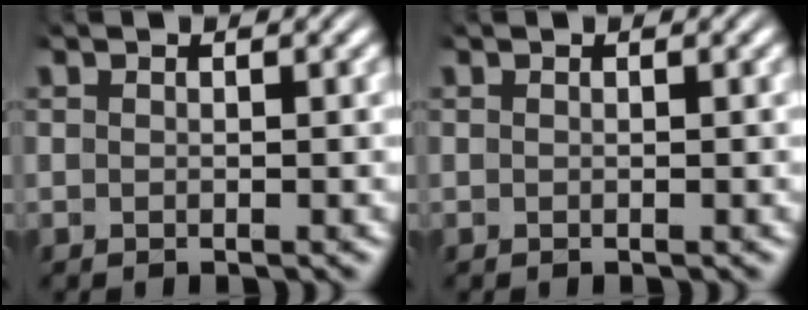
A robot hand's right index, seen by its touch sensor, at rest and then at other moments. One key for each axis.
{"total": 0.0}